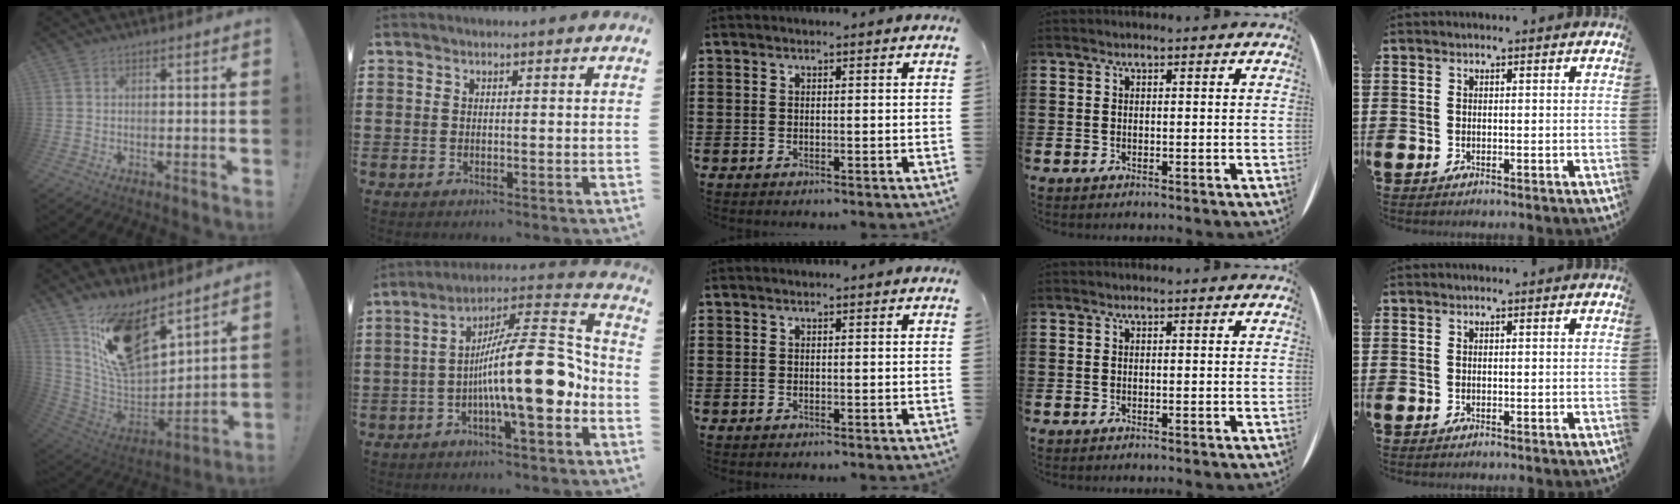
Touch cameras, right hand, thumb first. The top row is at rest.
{"thumb": {"total": 18.4, "force": [11.8, 8.4, 11.4], "torque": [-0.199, -0.081, 0.218]}, "index": {"total": 16.2, "force": [-2.9, 3.9, 15.4], "torque": [-0.253, 0.001, -0.054]}}